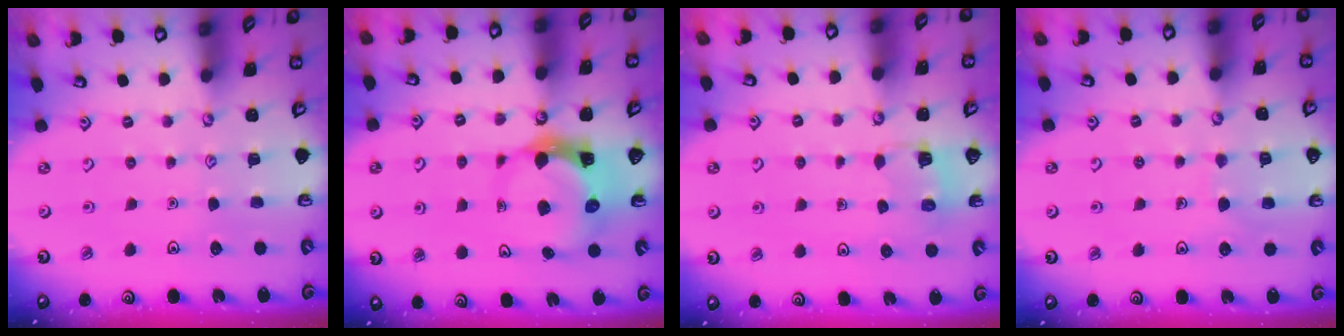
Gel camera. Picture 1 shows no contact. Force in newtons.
{"total": 5.5, "press": 5.5, "slide": 0.9}
{"total": 4.1, "press": 4.1, "slide": 0.2}
{"total": 4.9, "press": 4.9, "slide": 0.3}